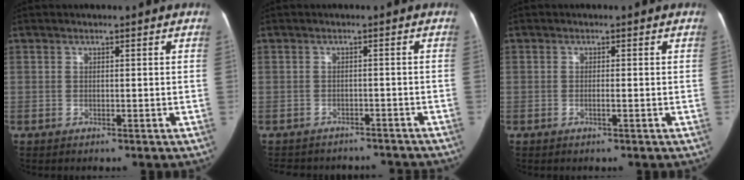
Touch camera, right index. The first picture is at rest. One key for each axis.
{"total": 10.2, "fx": -9.0, "fy": 4.5, "fz": 1.6, "tx": -0.026, "ty": 0.014, "tz": -0.107}
{"total": 1.2, "fx": -0.4, "fy": 0.2, "fz": 1.1, "tx": -0.021, "ty": 0.002, "tz": -0.008}